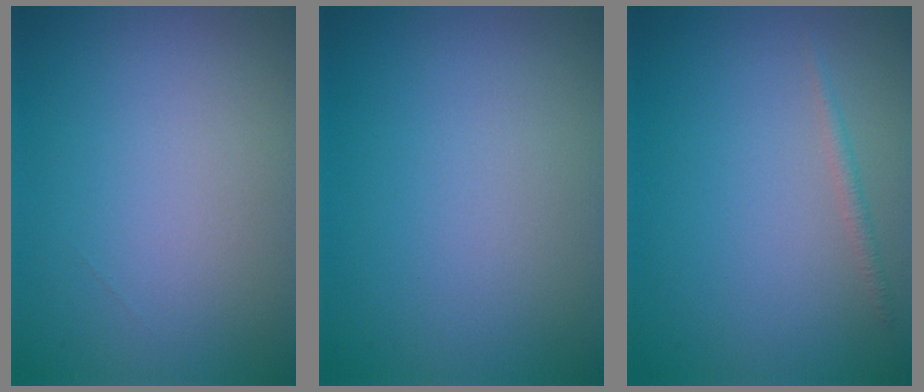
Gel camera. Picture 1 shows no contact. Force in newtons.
{"total": 0.0}
{"total": 0.9, "press": 0.9, "slide": 0.1}